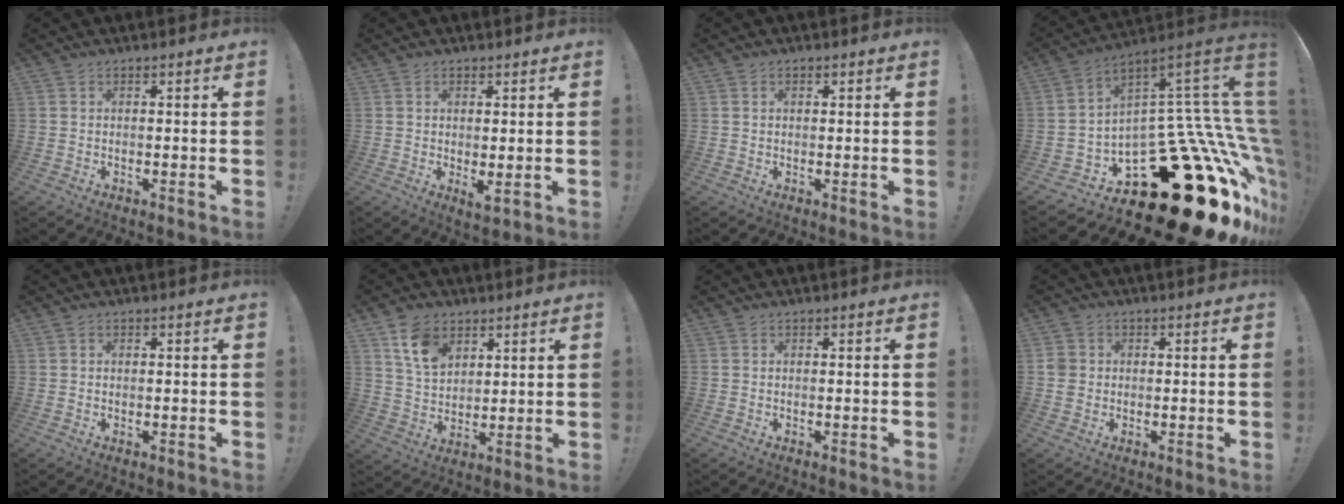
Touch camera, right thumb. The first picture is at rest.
{"total": 3.3, "force": [0.8, 1.2, 3.0], "torque": [-0.028, -0.018, 0.014]}
{"total": 0.9, "force": [0.5, 0.7, 0.4], "torque": [-0.001, -0.001, 0.007]}
{"total": 32.8, "force": [-15.0, 15.9, 24.5], "torque": [-0.215, -0.003, -0.175]}
{"total": 0.6, "force": [0.2, 0.5, 0.2], "torque": [0.005, -0.001, 0.002]}
{"total": 10.5, "force": [6.0, 6.9, 5.1], "torque": [-0.081, -0.023, 0.115]}
{"total": 0.0}
{"total": 3.7, "force": [0.0, 3.4, 1.5], "torque": [-0.031, 0.007, 0.002]}